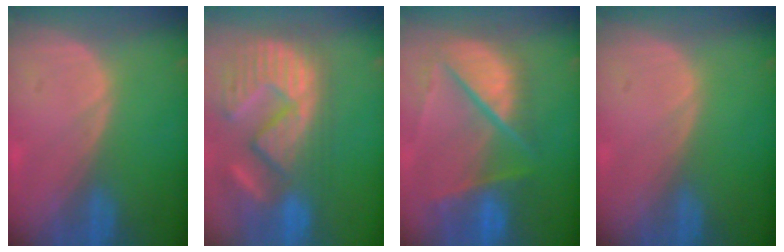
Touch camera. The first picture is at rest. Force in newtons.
{"total": 14.5, "press": 12.4, "slide": 7.7}
{"total": 10.7, "press": 8.9, "slide": 5.9}
{"total": 0.0}